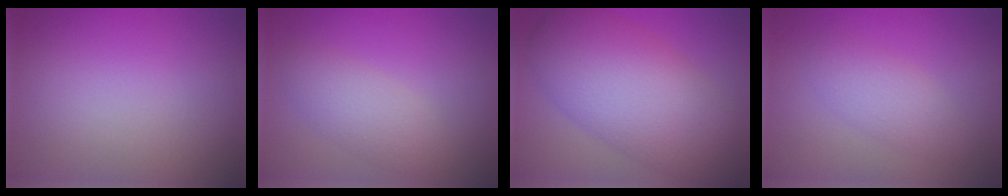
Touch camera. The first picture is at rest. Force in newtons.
{"total": 2.8, "press": 2.8, "slide": 0.1}
{"total": 10.0, "press": 10.0, "slide": 0.4}
{"total": 2.5, "press": 2.5, "slide": 0.1}